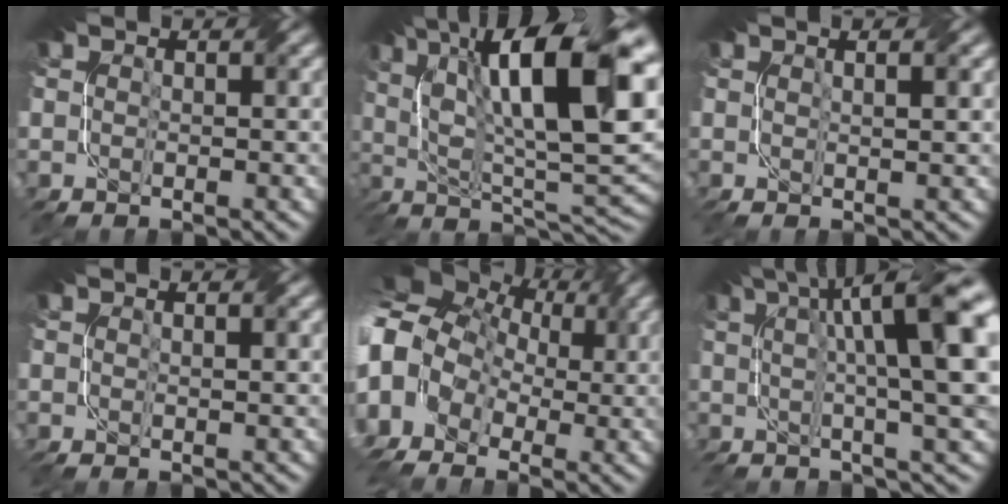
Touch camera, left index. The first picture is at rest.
{"total": 16.2, "force": [5.7, 5.2, 14.3], "torque": [-0.232, 0.012, 0.095]}
{"total": 3.1, "force": [1.1, 1.1, 2.6], "torque": [-0.019, 0.011, -0.001]}
{"total": 1.6, "force": [0.4, 0.5, 1.4], "torque": [-0.013, 0.000, 0.005]}
{"total": 11.3, "force": [-0.4, 9.4, 6.4], "torque": [-0.156, 0.013, -0.023]}
{"total": 13.5, "force": [3.4, 3.7, 12.6], "torque": [-0.164, 0.012, 0.059]}